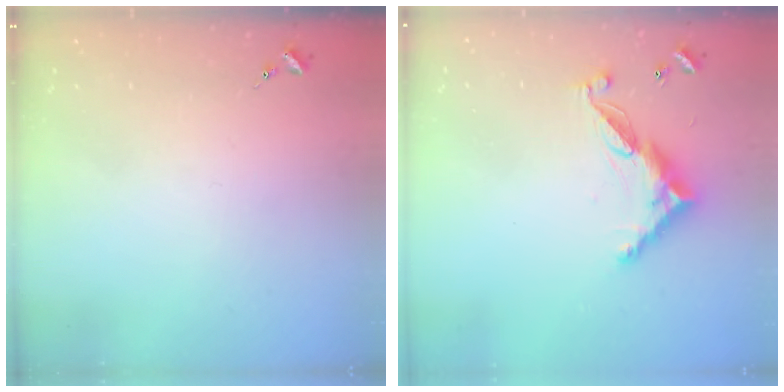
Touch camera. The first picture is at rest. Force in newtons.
{"total": 11.6, "press": 11.6, "slide": 0.3}